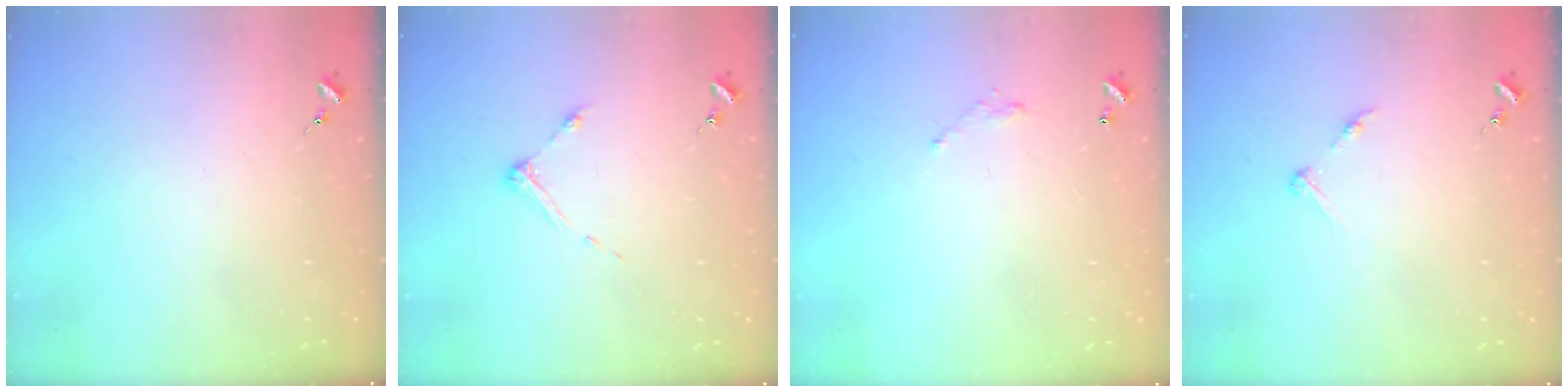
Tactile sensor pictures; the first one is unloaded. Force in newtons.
{"total": 6.9, "press": 6.9, "slide": 0.5}
{"total": 5.6, "press": 5.6, "slide": 0.2}
{"total": 4.4, "press": 4.3, "slide": 0.5}